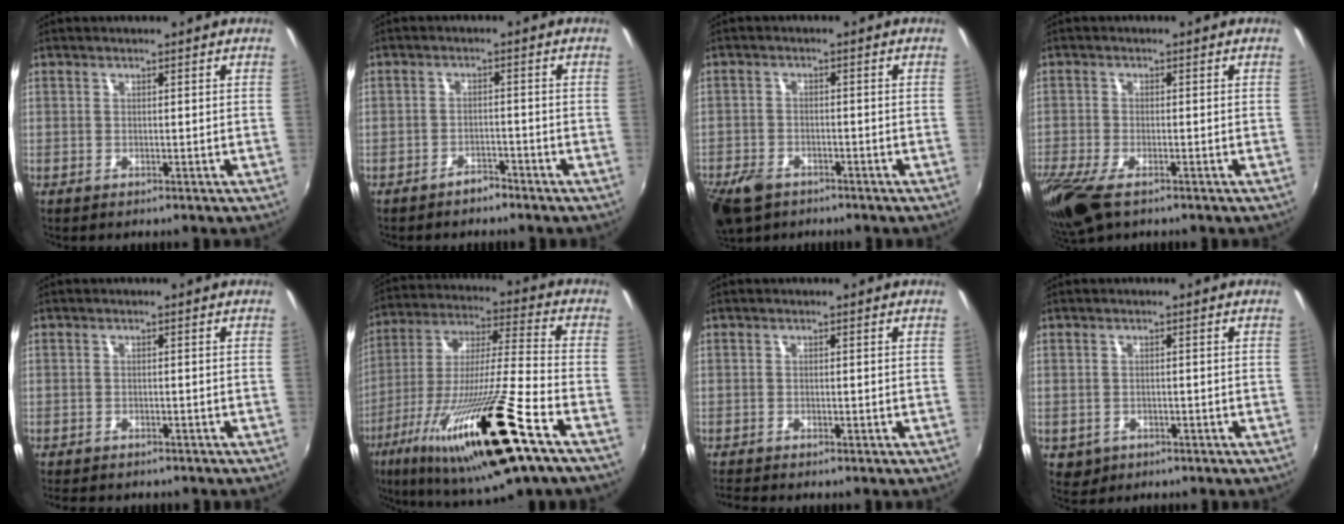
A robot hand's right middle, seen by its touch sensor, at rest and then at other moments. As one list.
[{"total": 2.5, "force": [-2.3, 0.9, 0.6], "torque": [-0.020, 0.003, -0.035]}, {"total": 7.9, "force": [-5.4, 4.5, 3.6], "torque": [-0.103, -0.011, -0.097]}, {"total": 10.5, "force": [-6.7, 3.9, 7.0], "torque": [-0.168, -0.047, -0.128]}, {"total": 3.8, "force": [-3.3, 1.3, 1.4], "torque": [-0.035, -0.016, -0.049]}, {"total": 26.2, "force": [-13.8, 2.1, 22.2], "torque": [-0.406, -0.072, -0.240]}, {"total": 1.4, "force": [-1.3, 0.2, 0.4], "torque": [-0.015, -0.007, -0.029]}, {"total": 3.4, "force": [-1.0, 3.0, 1.3], "torque": [-0.033, -0.004, -0.007]}]